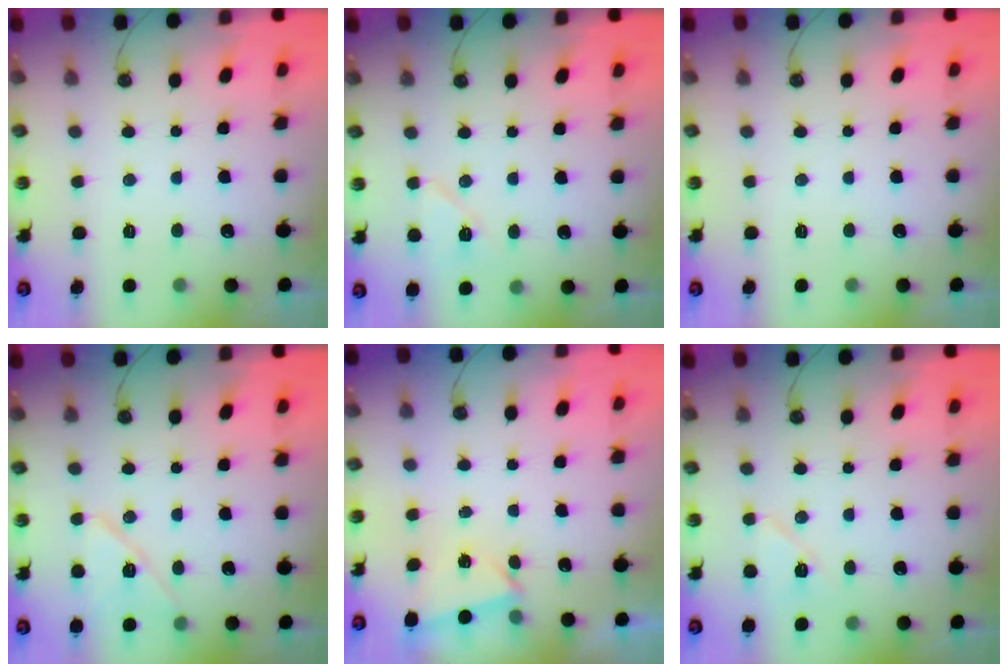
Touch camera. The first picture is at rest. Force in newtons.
{"total": 7.7, "press": 7.4, "slide": 1.9}
{"total": 0.0}
{"total": 11.2, "press": 11.2, "slide": 0.6}
{"total": 1.6, "press": 0.9, "slide": 1.2}
{"total": 7.7, "press": 7.4, "slide": 1.9}